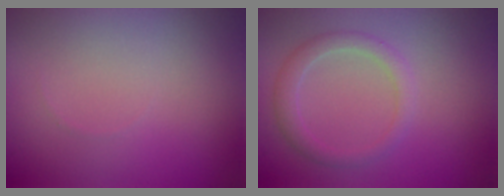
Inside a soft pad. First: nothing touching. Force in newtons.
{"total": 2.1, "press": 2.1, "slide": 0.2}